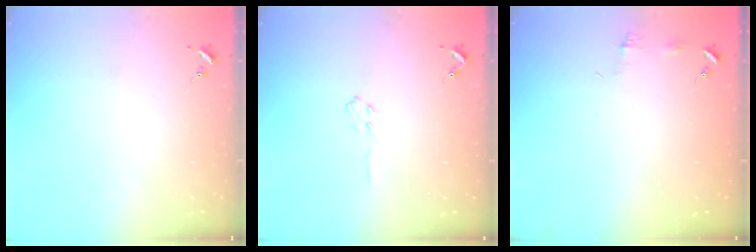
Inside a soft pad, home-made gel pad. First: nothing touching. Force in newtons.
{"total": 3.5, "press": 3.4, "slide": 0.5}
{"total": 4.5, "press": 4.5, "slide": 0.5}